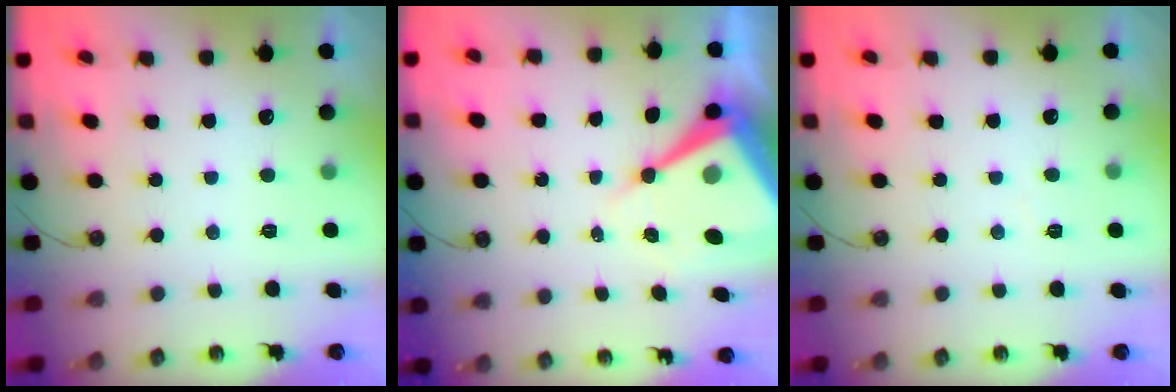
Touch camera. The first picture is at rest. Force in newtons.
{"total": 15.8, "press": 15.8, "slide": 1.3}
{"total": 3.4, "press": 3.4, "slide": 0.5}